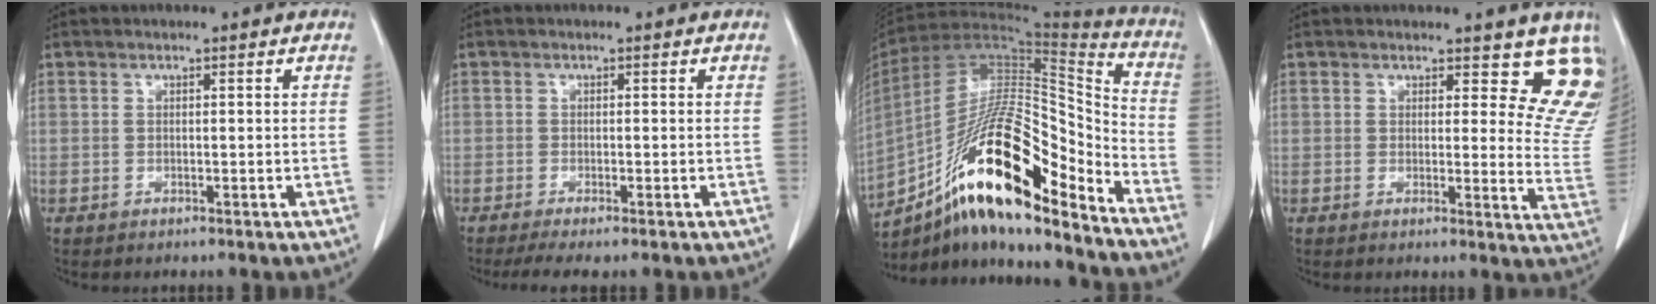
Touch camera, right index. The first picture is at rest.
{"total": 4.1, "force": [-3.2, 0.1, 2.5], "torque": [-0.039, -0.009, -0.051]}
{"total": 22.8, "force": [-14.0, 4.7, 17.3], "torque": [-0.294, 0.004, -0.240]}
{"total": 9.9, "force": [8.7, 3.8, 2.7], "torque": [0.011, -0.046, 0.059]}